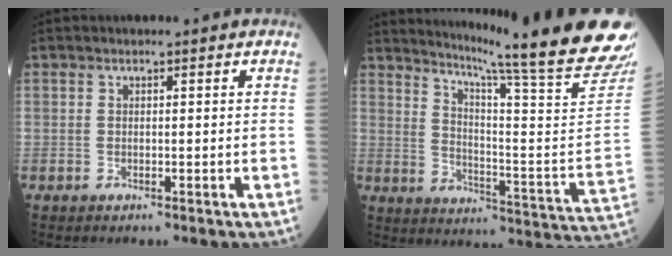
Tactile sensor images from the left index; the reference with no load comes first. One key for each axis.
{"total": 23.1, "fx": 20.0, "fy": -2.6, "fz": 11.2, "tx": -0.181, "ty": -0.115, "tz": 0.260}